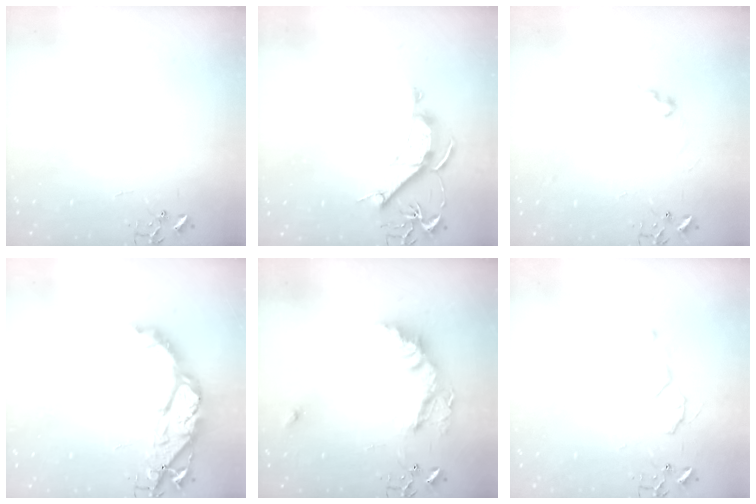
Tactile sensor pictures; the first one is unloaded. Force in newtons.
{"total": 10.1, "press": 10.1, "slide": 0.7}
{"total": 7.3, "press": 7.2, "slide": 0.8}
{"total": 17.0, "press": 16.9, "slide": 1.5}
{"total": 17.3, "press": 17.3, "slide": 1.1}
{"total": 5.5, "press": 5.5, "slide": 0.7}